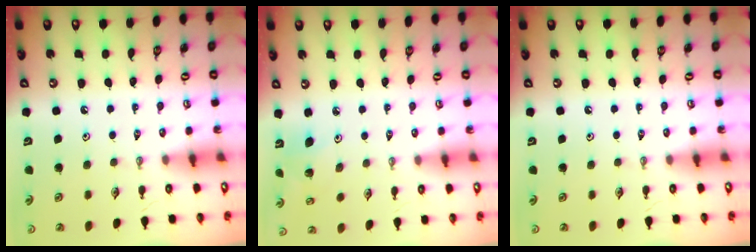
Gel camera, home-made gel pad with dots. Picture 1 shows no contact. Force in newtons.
{"total": 3.7, "press": 3.3, "slide": 1.6}
{"total": 0.0}